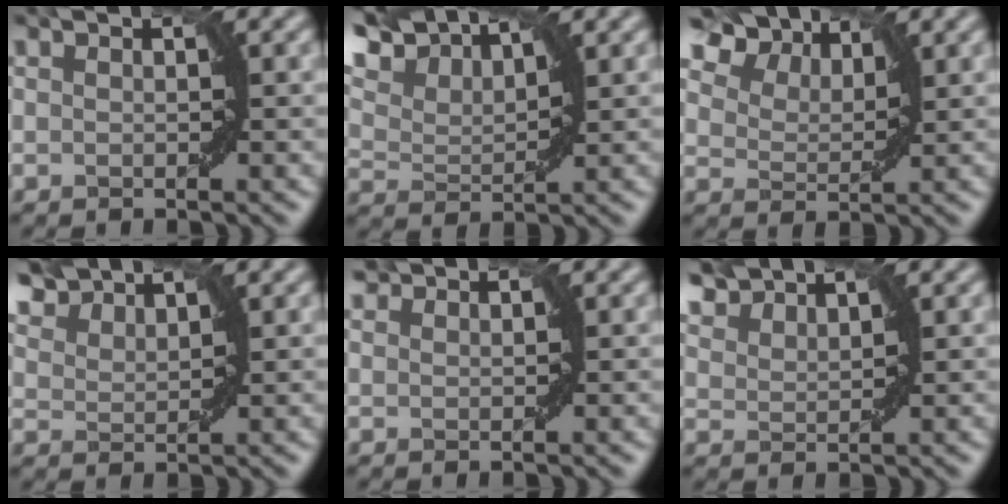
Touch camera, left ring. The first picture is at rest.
{"total": 9.0, "force": [7.6, 2.8, 4.1], "torque": [-0.112, 0.027, 0.115]}
{"total": 7.0, "force": [5.3, 3.4, 3.0], "torque": [-0.074, 0.010, 0.090]}
{"total": 5.5, "force": [5.0, 1.6, 1.6], "torque": [-0.055, 0.003, 0.098]}
{"total": 1.4, "force": [1.3, 0.1, 0.2], "torque": [-0.007, 0.005, 0.027]}
{"total": 4.7, "force": [4.4, 1.1, 1.3], "torque": [-0.043, 0.011, 0.086]}